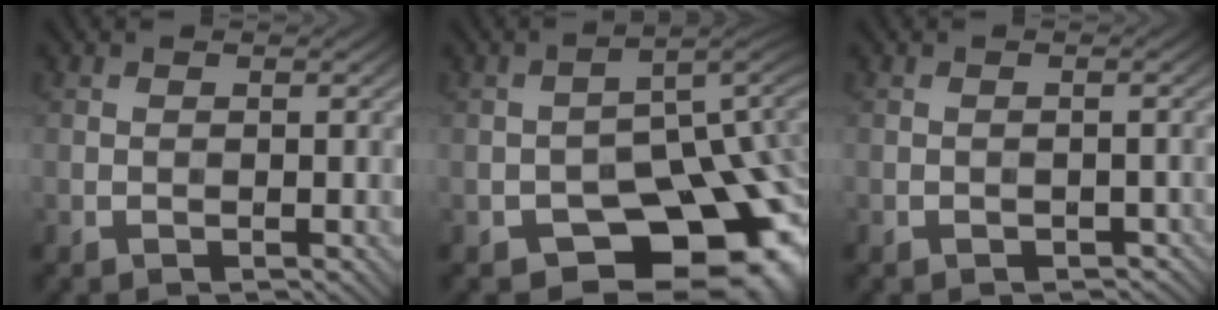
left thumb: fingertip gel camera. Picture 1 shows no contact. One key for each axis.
{"total": 16.2, "fx": -7.5, "fy": 9.7, "fz": 10.6, "tx": -0.123, "ty": -0.012, "tz": -0.087}
{"total": 1.7, "fx": -1.1, "fy": 1.0, "fz": 0.8, "tx": -0.014, "ty": -0.006, "tz": -0.012}